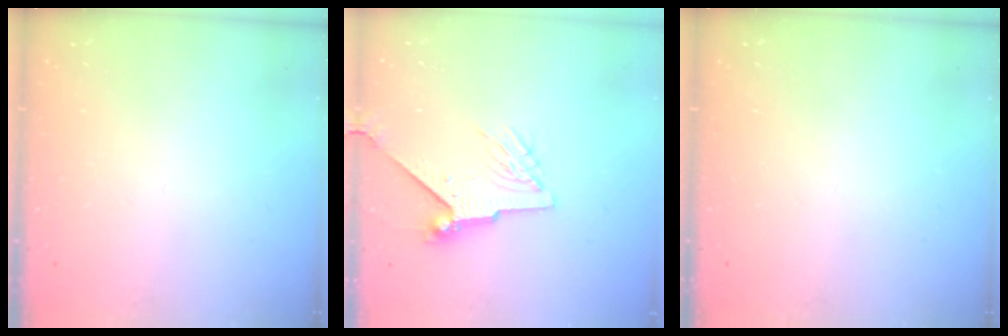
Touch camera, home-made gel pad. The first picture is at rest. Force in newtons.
{"total": 7.0, "press": 6.9, "slide": 1.0}
{"total": 0.0}